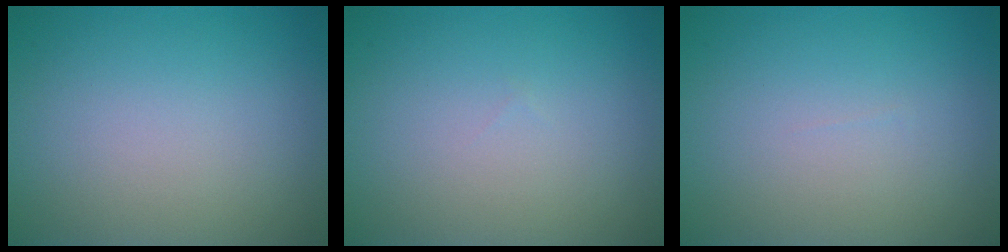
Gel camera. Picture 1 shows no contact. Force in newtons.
{"total": 0.0}
{"total": 0.0}